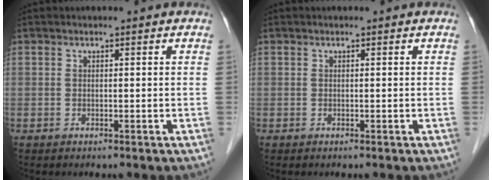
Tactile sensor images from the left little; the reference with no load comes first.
{"total": 0.0}